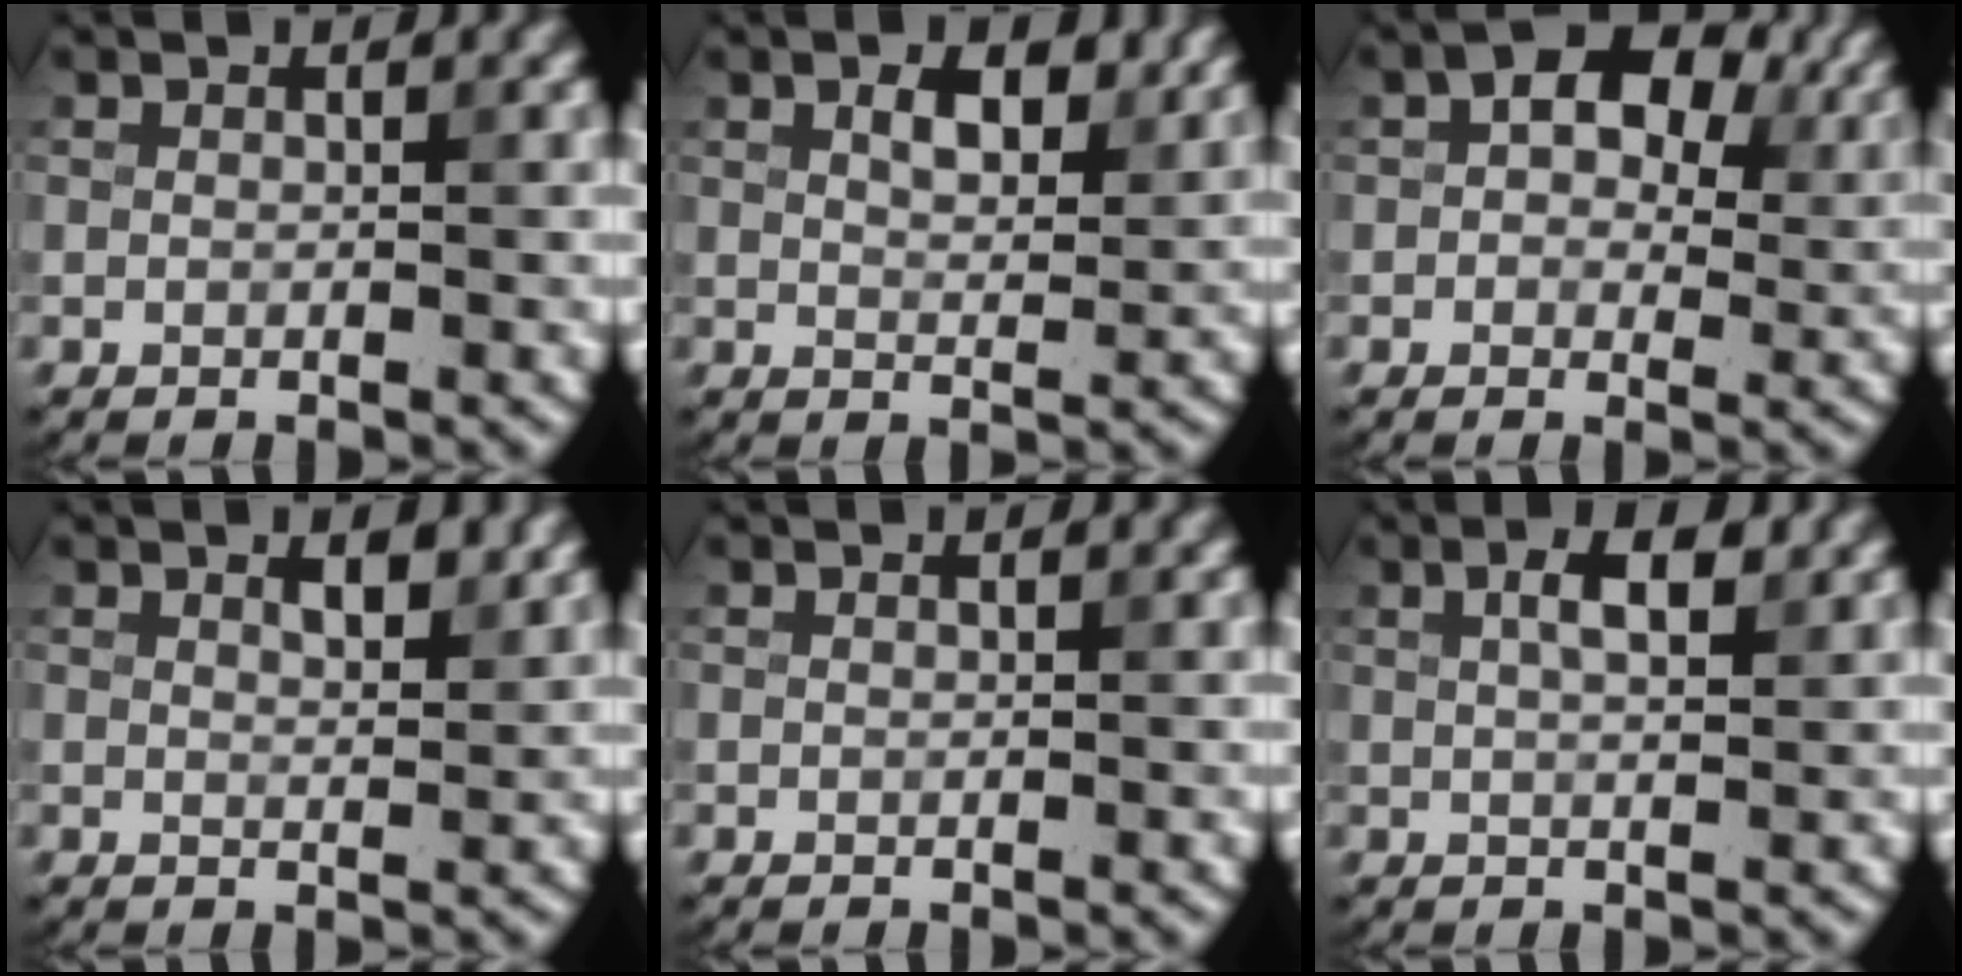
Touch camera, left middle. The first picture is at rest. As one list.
[{"total": 3.3, "force": [1.7, 1.5, 2.4], "torque": [-0.043, 0.002, 0.028]}, {"total": 7.9, "force": [3.0, 4.7, 5.5], "torque": [-0.072, 0.006, 0.030]}, {"total": 1.8, "force": [1.3, 0.5, 1.1], "torque": [-0.016, -0.002, 0.023]}, {"total": 0.0}, {"total": 2.8, "force": [1.2, 1.0, 2.3], "torque": [-0.041, 0.007, 0.020]}]